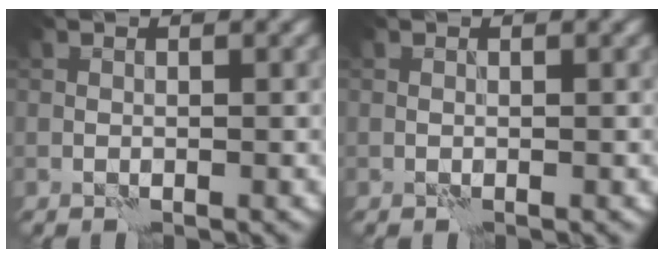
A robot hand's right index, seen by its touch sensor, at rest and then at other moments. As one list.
[{"total": 0.0}]